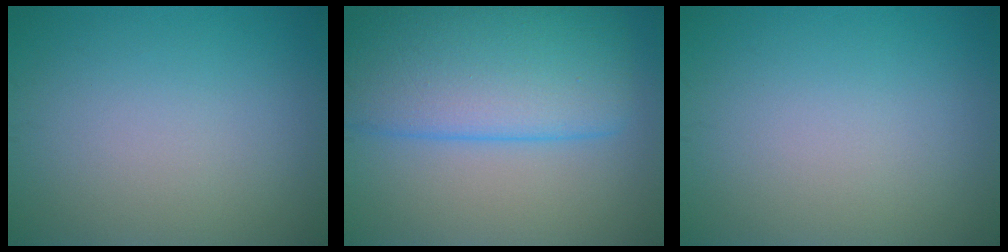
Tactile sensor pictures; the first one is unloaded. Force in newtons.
{"total": 9.3, "press": 9.3, "slide": 0.5}
{"total": 0.0}